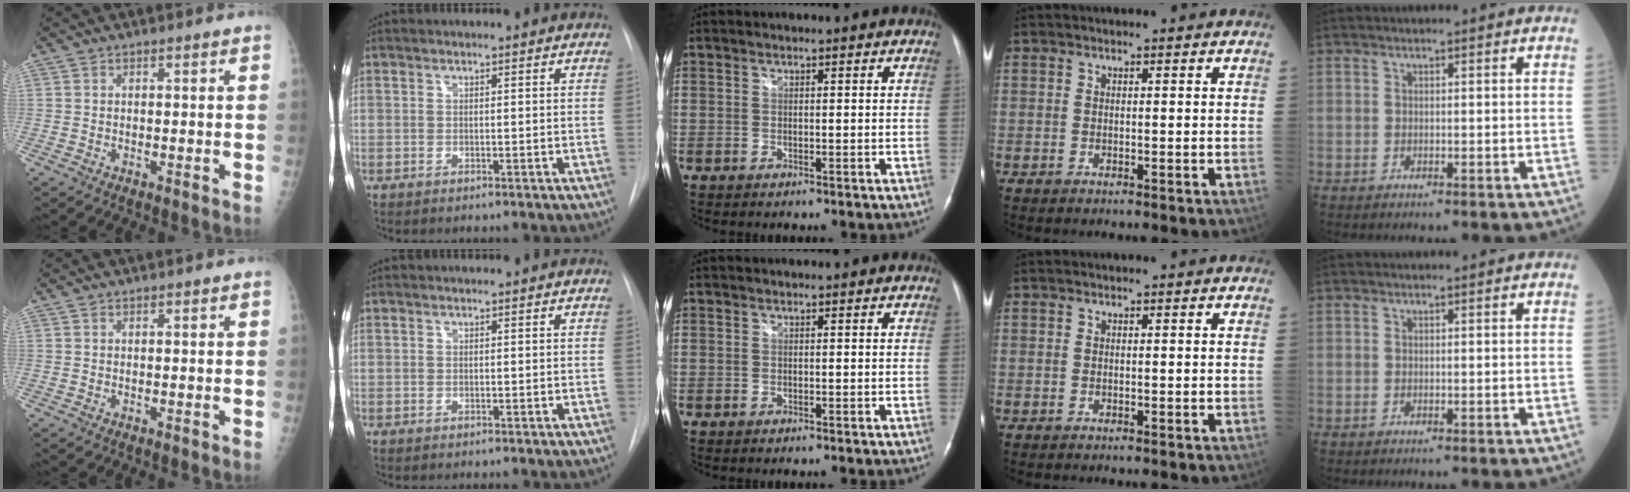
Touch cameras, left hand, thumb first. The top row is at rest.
{}